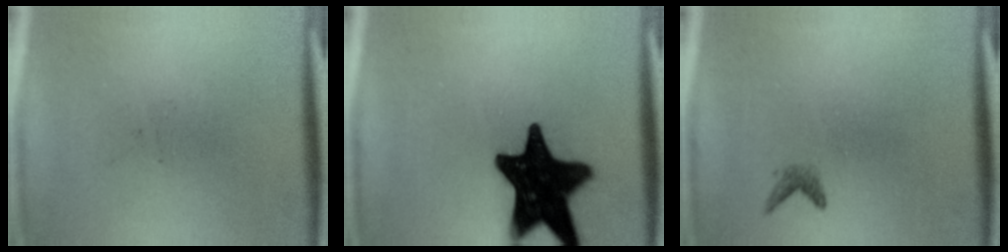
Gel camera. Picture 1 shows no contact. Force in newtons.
{"total": 19.8}
{"total": 0.9}